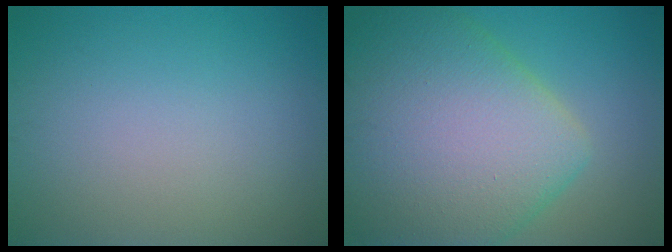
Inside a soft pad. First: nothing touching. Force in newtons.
{"total": 12.9, "press": 12.9, "slide": 0.5}